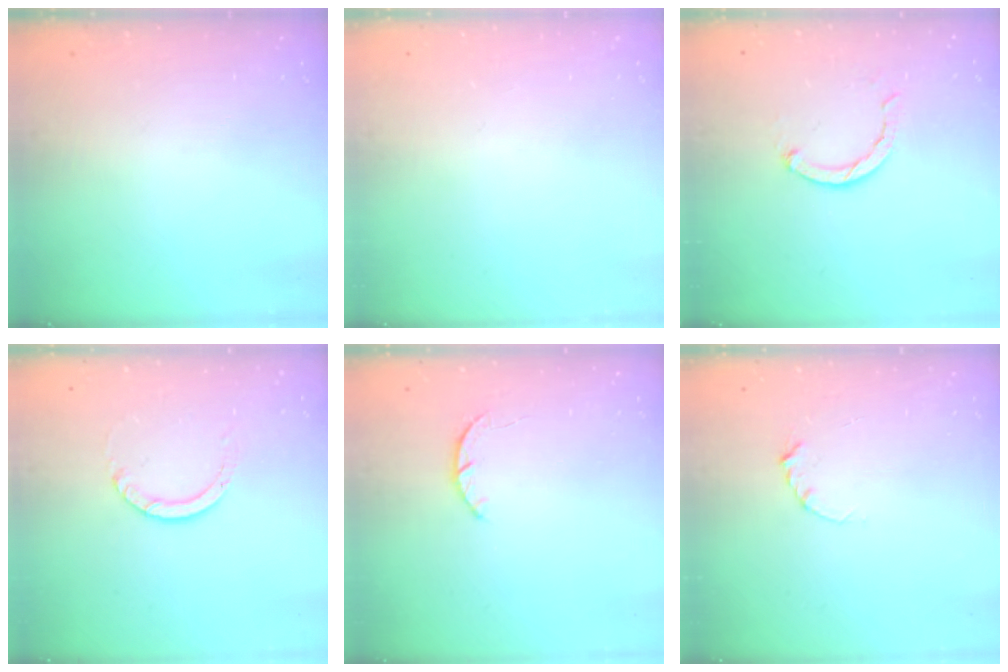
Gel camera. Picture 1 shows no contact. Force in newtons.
{"total": 0.0}
{"total": 2.3, "press": 2.3, "slide": 0.3}
{"total": 4.0, "press": 4.0, "slide": 0.2}
{"total": 2.5, "press": 2.5, "slide": 0.5}
{"total": 2.9, "press": 2.9, "slide": 0.3}